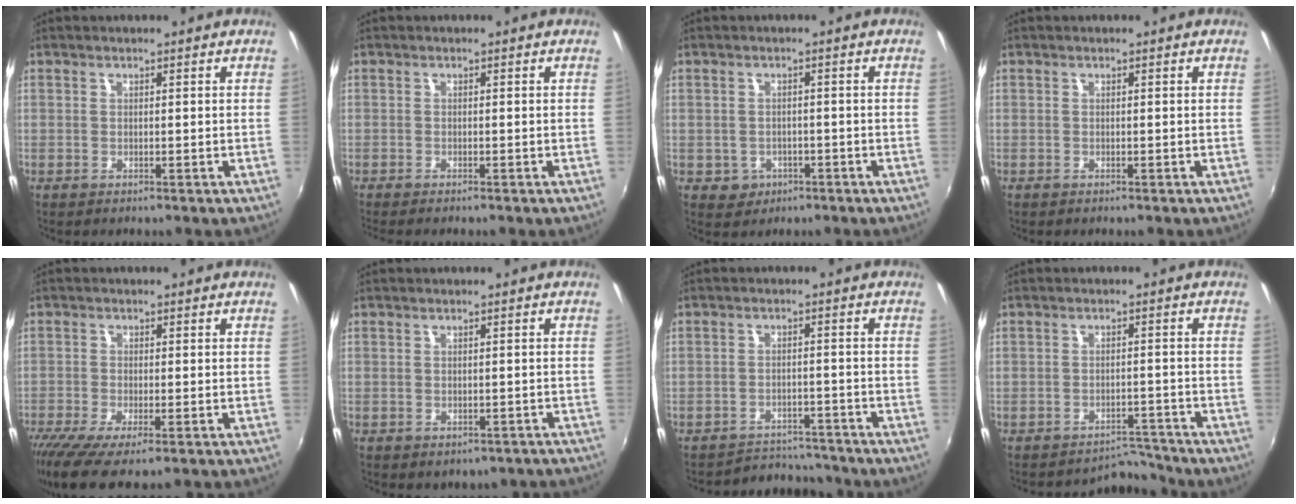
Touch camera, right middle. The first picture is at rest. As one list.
[{"total": 1.4, "force": [-1.2, 0.1, 0.7], "torque": [-0.014, -0.009, -0.021]}, {"total": 4.0, "force": [-1.5, 3.6, 1.0], "torque": [-0.031, 0.000, -0.015]}, {"total": 0.0}, {"total": 9.3, "force": [-5.9, 2.2, 6.8], "torque": [-0.151, -0.046, -0.104]}, {"total": 3.4, "force": [-2.1, 2.2, 1.4], "torque": [-0.028, -0.006, -0.016]}, {"total": 6.8, "force": [-6.4, 2.2, -0.3], "torque": [-0.007, 0.016, -0.092]}, {"total": 4.2, "force": [-3.9, 0.8, -1.2], "torque": [0.022, 0.017, -0.059]}]